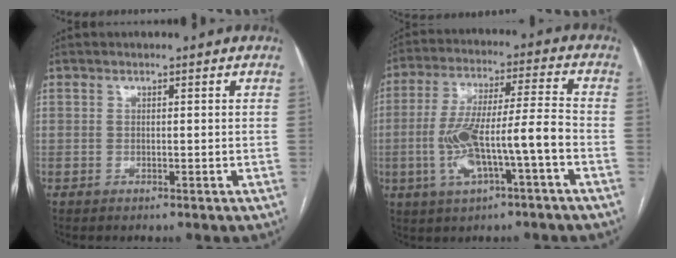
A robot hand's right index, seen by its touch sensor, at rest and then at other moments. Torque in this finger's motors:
{"motor_torque": [1.49, -0.65, 0.59, 0.21]}